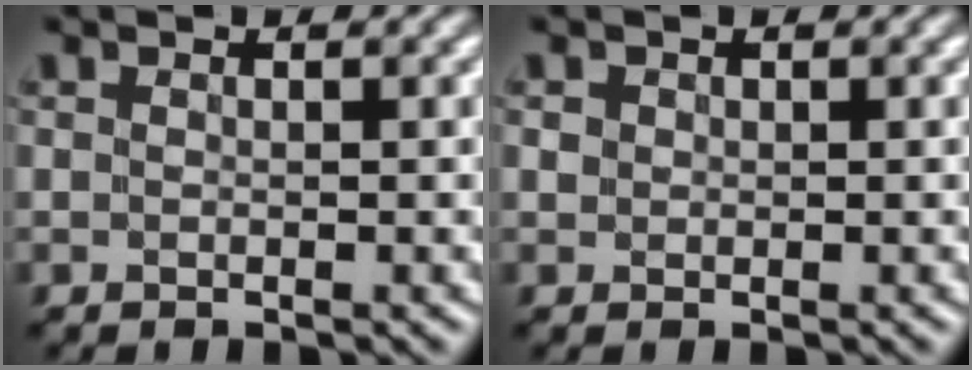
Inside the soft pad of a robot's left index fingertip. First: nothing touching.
{"total": 0.6, "force": [0.2, 0.6, 0.1], "torque": [0.001, -0.001, 0.003]}